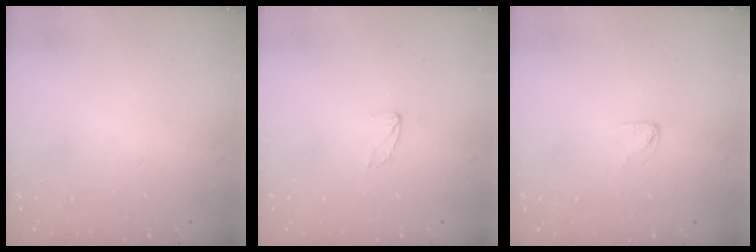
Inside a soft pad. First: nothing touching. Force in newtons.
{"total": 4.0, "press": 4.0, "slide": 0.4}
{"total": 3.3, "press": 3.2, "slide": 0.3}